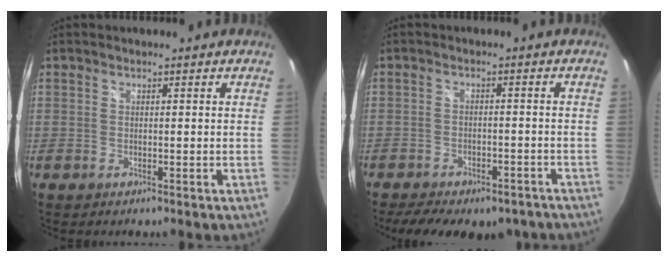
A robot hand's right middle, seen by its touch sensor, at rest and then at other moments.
{"total": 14.7, "force": [-11.4, 6.1, 7.1], "torque": [-0.148, -0.016, -0.142]}